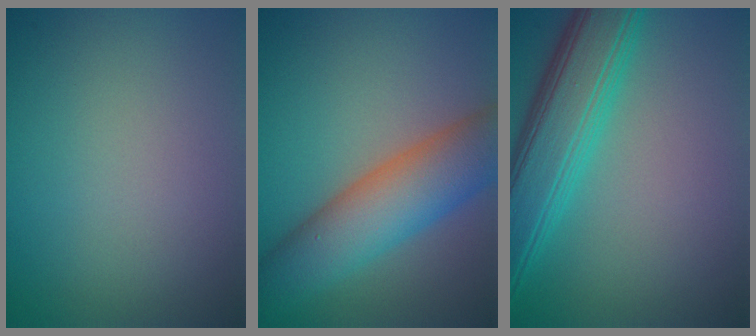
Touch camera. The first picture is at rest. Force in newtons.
{"total": 8.2, "press": 8.2, "slide": 0.3}
{"total": 7.3, "press": 7.3, "slide": 0.3}